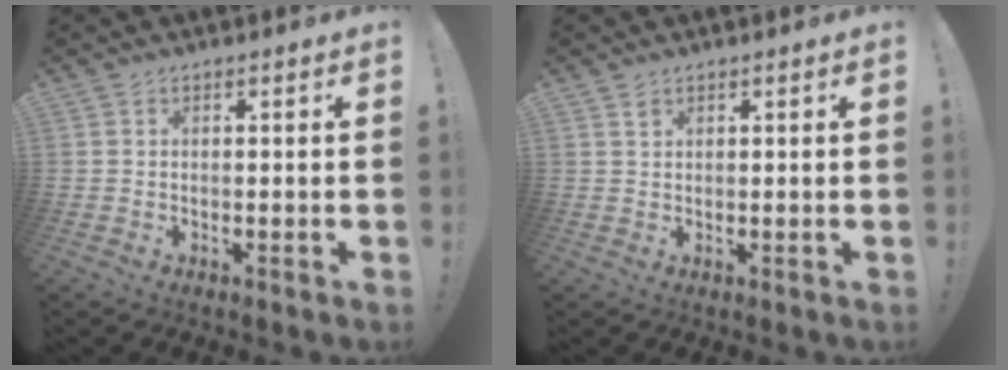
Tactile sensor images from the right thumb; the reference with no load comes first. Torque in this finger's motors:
{"motor_torque": [0.00, -0.16, -0.06, 0.18, 0.00]}